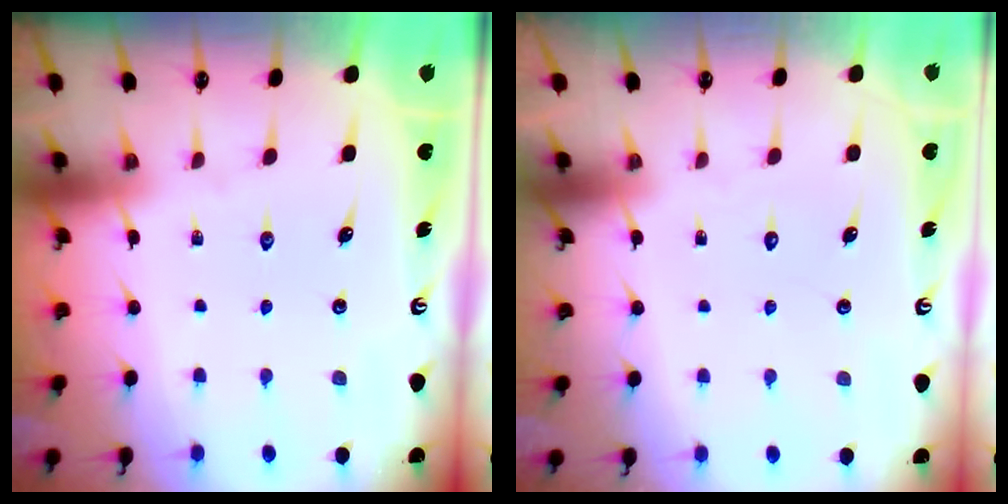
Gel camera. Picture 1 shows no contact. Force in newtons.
{"total": 1.6, "press": 1.6, "slide": 0.1}